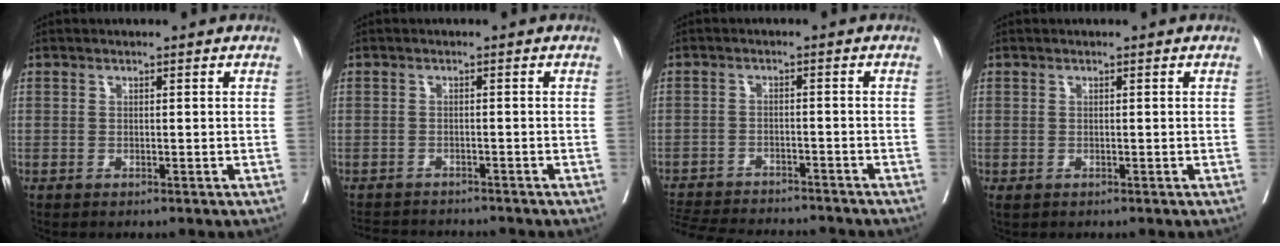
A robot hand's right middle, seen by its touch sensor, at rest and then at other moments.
{"total": 5.2, "force": [-5.0, 1.0, 0.6], "torque": [-0.005, -0.002, -0.076]}
{"total": 13.9, "force": [-12.8, 3.0, 4.5], "torque": [-0.105, -0.009, -0.181]}
{"total": 0.0}